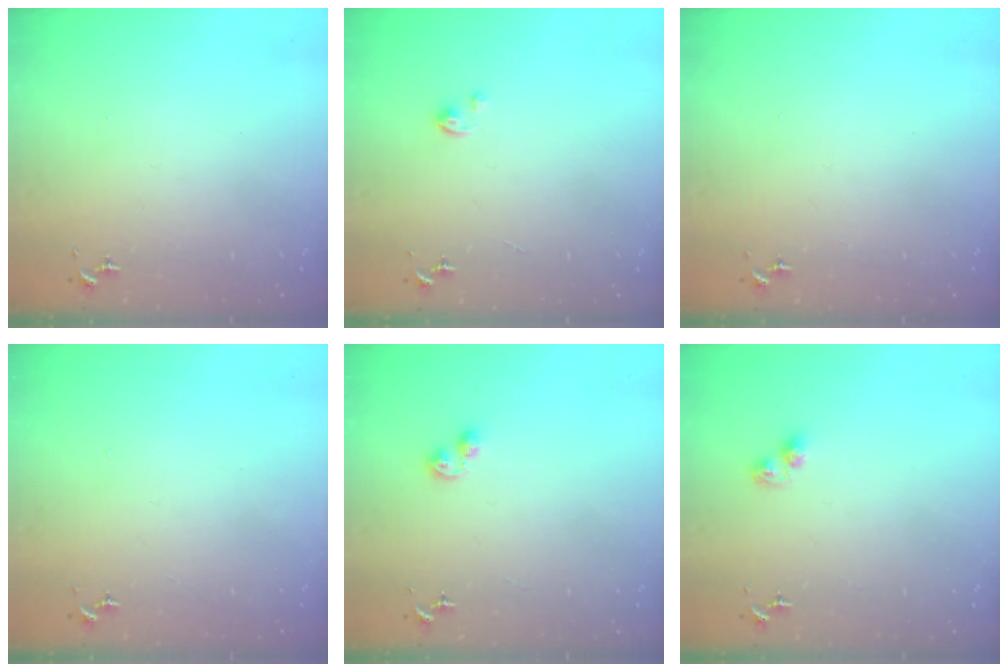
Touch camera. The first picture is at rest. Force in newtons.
{"total": 1.1, "press": 1.1, "slide": 0.3}
{"total": 0.0}
{"total": 0.0}
{"total": 4.5, "press": 4.4, "slide": 0.6}
{"total": 4.8, "press": 4.8, "slide": 0.4}